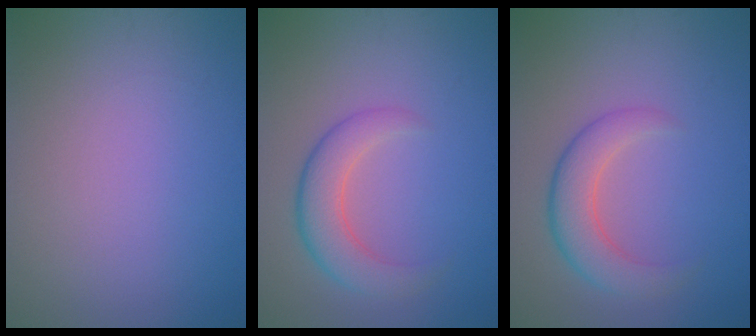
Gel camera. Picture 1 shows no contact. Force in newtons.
{"total": 4.1, "press": 4.1, "slide": 0.4}
{"total": 4.1, "press": 4.1, "slide": 0.4}